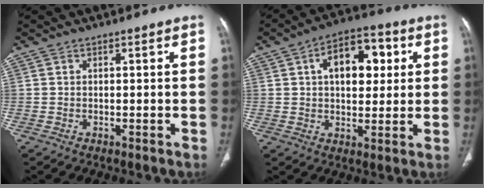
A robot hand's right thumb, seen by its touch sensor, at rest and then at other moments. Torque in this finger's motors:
{"motor_torque": [0.33, 3.71, 0.47, -0.37, 0.07]}